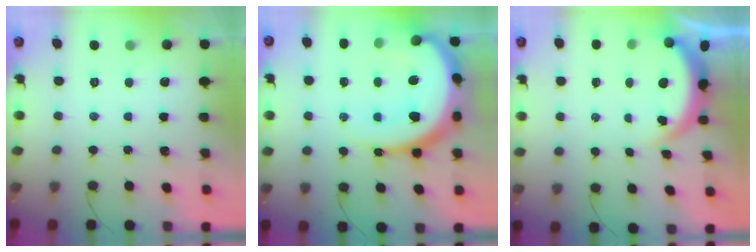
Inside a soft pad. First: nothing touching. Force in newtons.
{"total": 24.2, "press": 24.1, "slide": 2.1}
{"total": 3.9, "press": 3.6, "slide": 1.5}